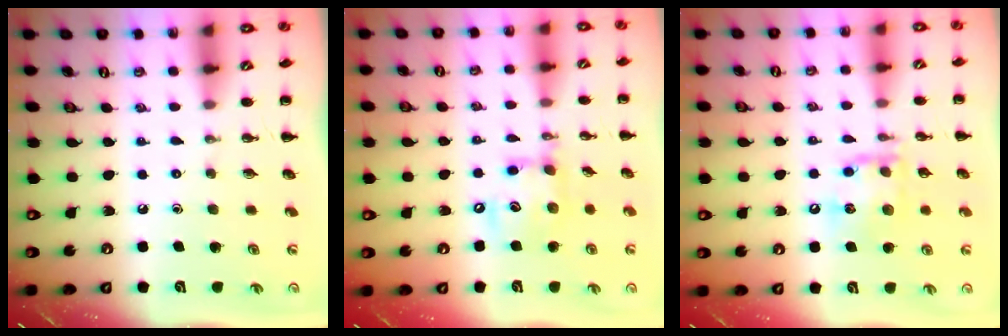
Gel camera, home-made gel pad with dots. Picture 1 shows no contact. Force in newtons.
{"total": 12.1, "press": 12.0, "slide": 1.8}
{"total": 13.3, "press": 13.2, "slide": 1.6}